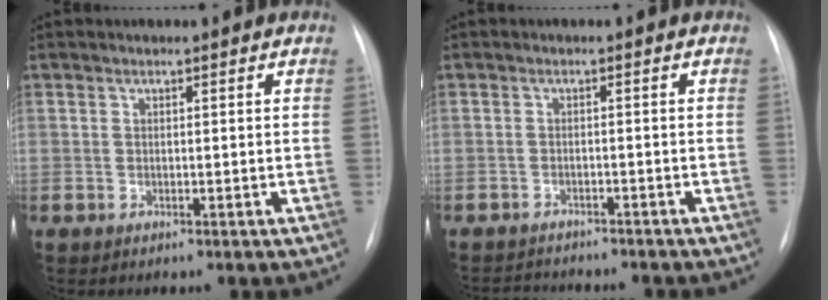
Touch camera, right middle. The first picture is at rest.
{"total": 6.6, "force": [-6.3, 1.2, 1.6], "torque": [-0.020, -0.005, -0.086]}